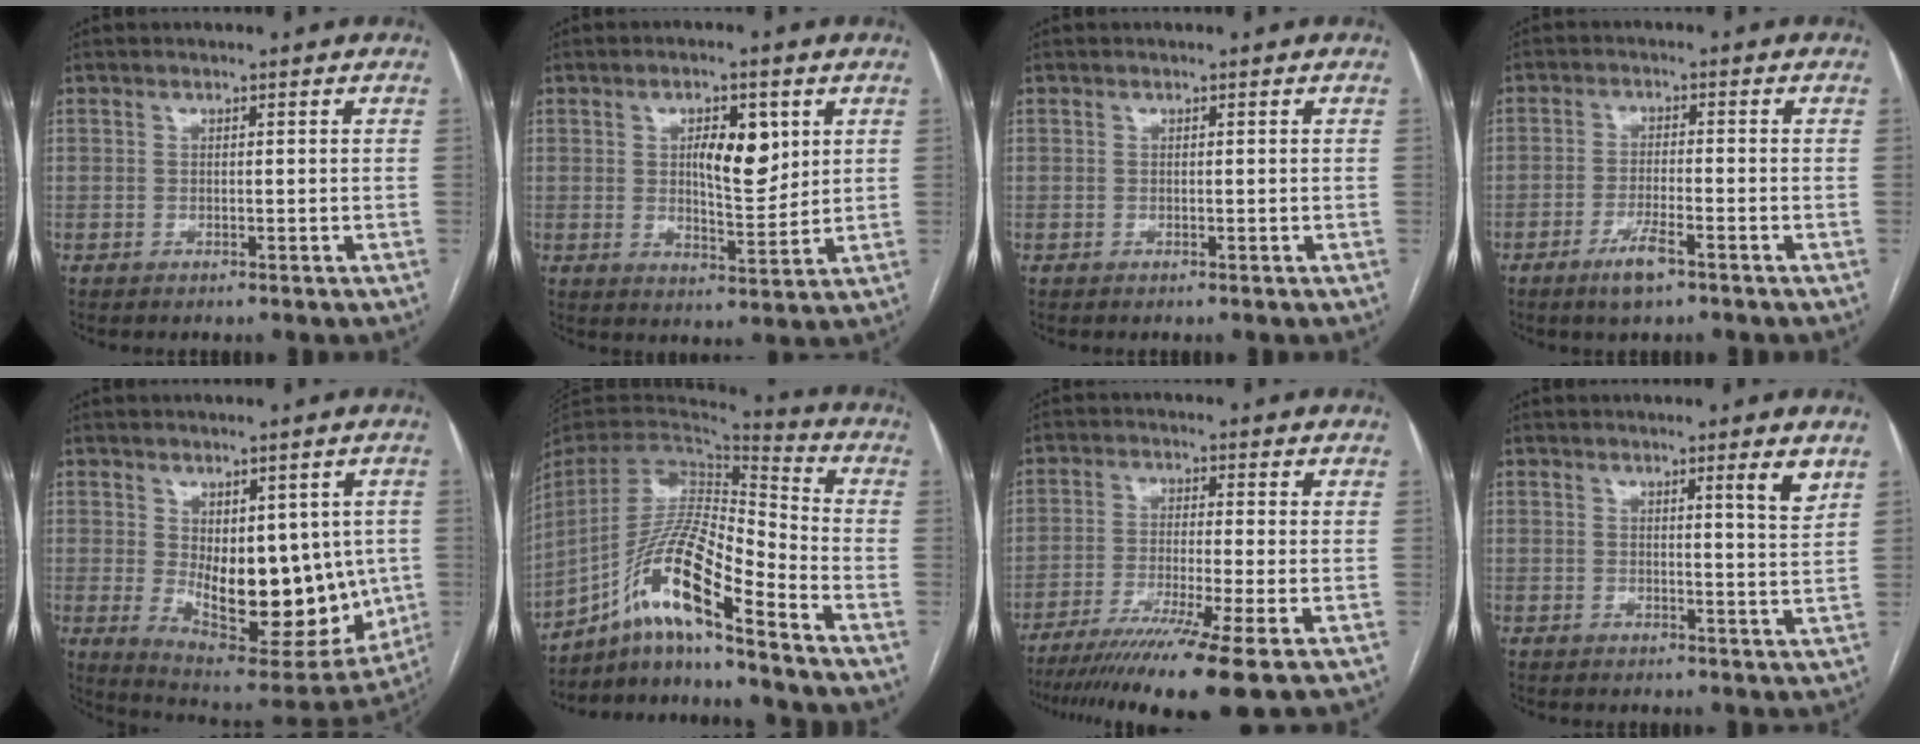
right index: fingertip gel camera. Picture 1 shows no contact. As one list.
[{"total": 7.5, "force": [2.4, 2.8, 6.6], "torque": [-0.104, 0.000, 0.042]}, {"total": 0.0}, {"total": 4.7, "force": [-3.0, 0.7, 3.5], "torque": [-0.070, -0.005, -0.053]}, {"total": 18.7, "force": [-1.5, 9.0, 16.2], "torque": [-0.228, -0.015, 0.005]}, {"total": 15.8, "force": [-10.5, 1.3, 11.7], "torque": [-0.232, 0.008, -0.189]}, {"total": 13.5, "force": [-9.5, -1.6, 9.5], "torque": [-0.154, -0.041, -0.152]}, {"total": 3.7, "force": [2.3, -0.2, 2.9], "torque": [-0.038, -0.016, 0.030]}]